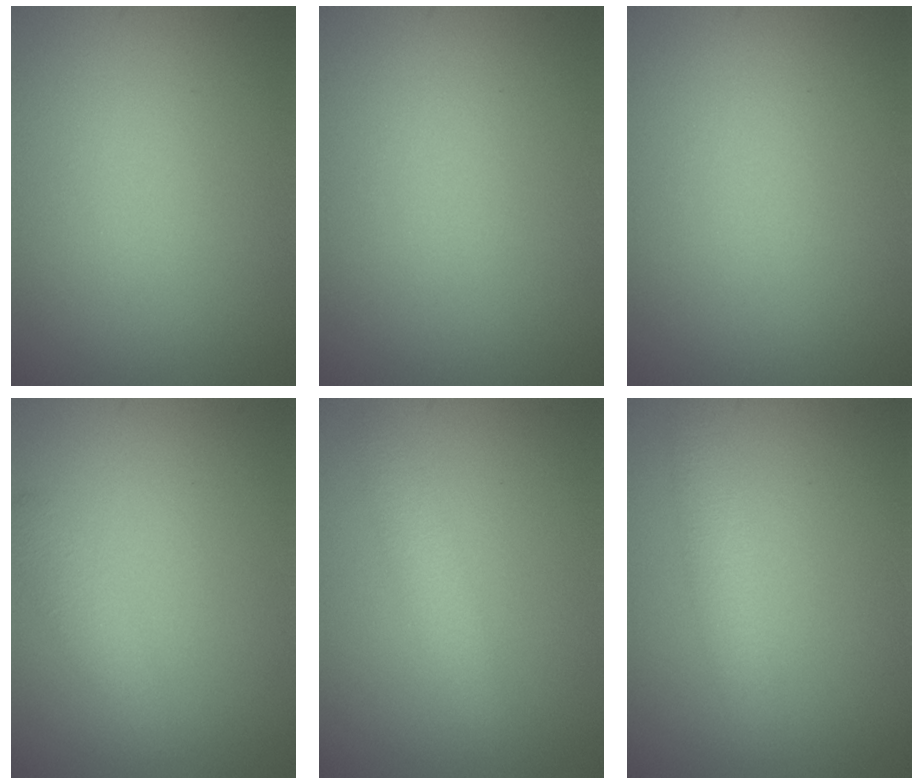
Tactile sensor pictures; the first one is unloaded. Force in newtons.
{"total": 0.0}
{"total": 0.0}
{"total": 1.9, "press": 1.9, "slide": 0.0}
{"total": 2.0, "press": 2.0, "slide": 0.0}
{"total": 2.4, "press": 2.4, "slide": 0.0}